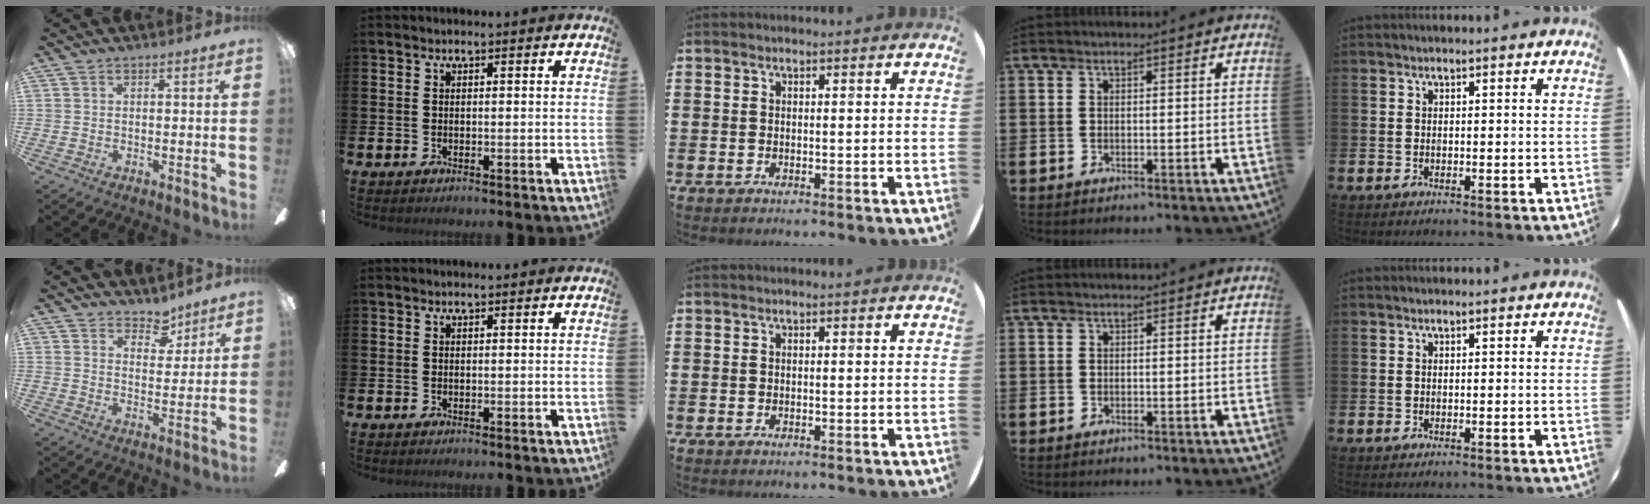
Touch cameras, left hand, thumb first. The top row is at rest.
{"thumb": {"total": 6.2, "force": [4.9, 3.2, 1.8], "torque": [-0.012, -0.028, 0.085]}}